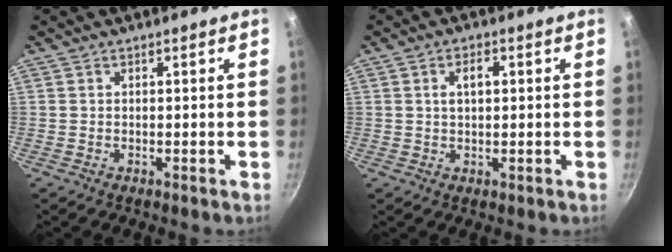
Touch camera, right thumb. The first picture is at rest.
{"total": 3.4, "force": [0.7, 1.9, 2.8], "torque": [-0.040, 0.008, 0.011]}